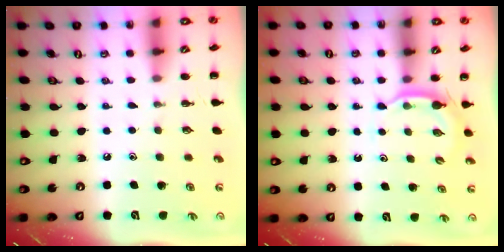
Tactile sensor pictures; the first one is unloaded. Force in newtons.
{"total": 2.9, "press": 2.8, "slide": 0.7}